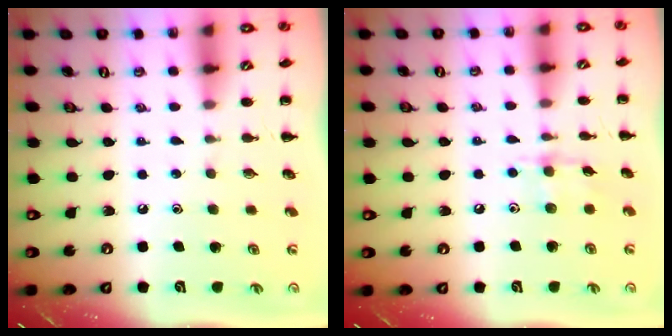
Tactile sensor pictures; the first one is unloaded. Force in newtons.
{"total": 5.5, "press": 5.5, "slide": 0.7}